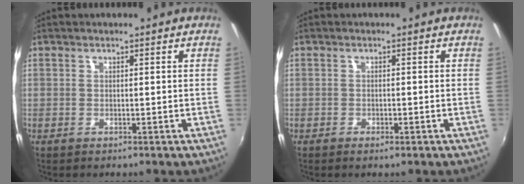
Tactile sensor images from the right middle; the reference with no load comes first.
{"total": 1.3, "force": [-0.9, 0.5, 0.7], "torque": [-0.015, -0.003, -0.015]}